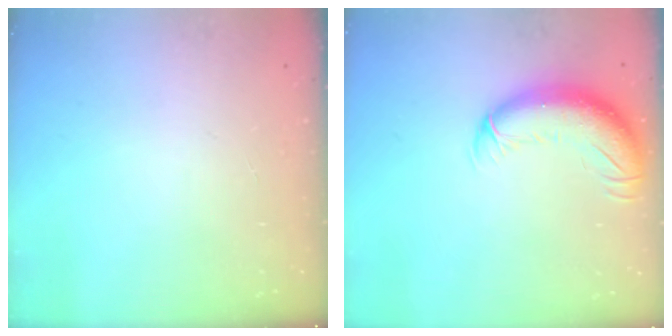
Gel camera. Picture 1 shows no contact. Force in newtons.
{"total": 13.7, "press": 13.3, "slide": 3.1}